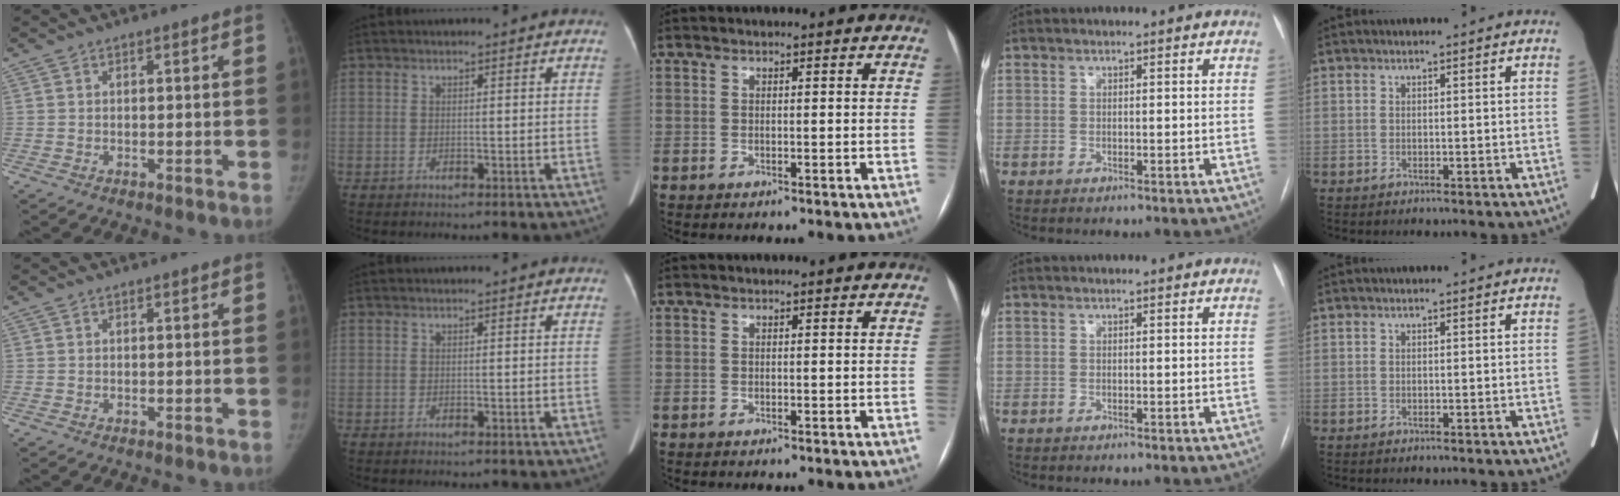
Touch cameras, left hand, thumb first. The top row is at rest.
{}